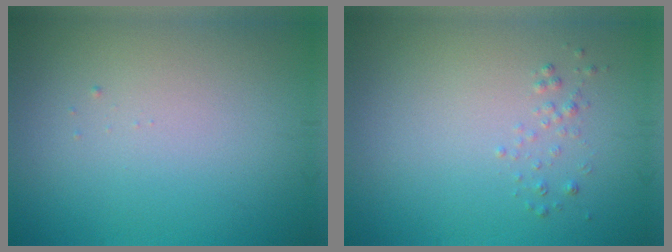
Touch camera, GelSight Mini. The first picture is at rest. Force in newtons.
{"total": 0.7, "press": 0.7, "slide": 0.1}